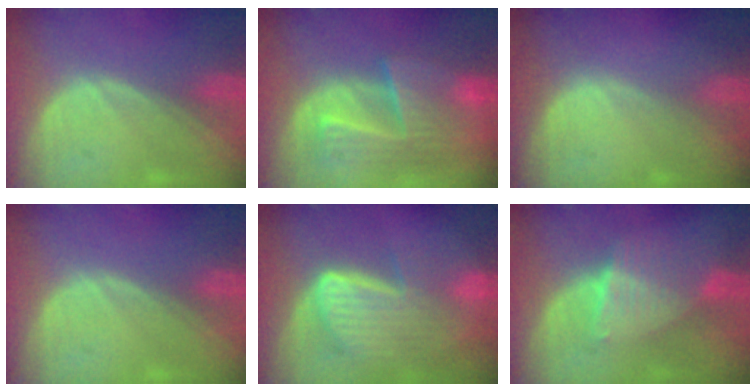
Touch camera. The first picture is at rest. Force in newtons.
{"total": 9.3, "press": 8.3, "slide": 4.2}
{"total": 0.0}
{"total": 0.0}
{"total": 9.2, "press": 8.0, "slide": 4.5}
{"total": 6.6, "press": 6.2, "slide": 2.4}